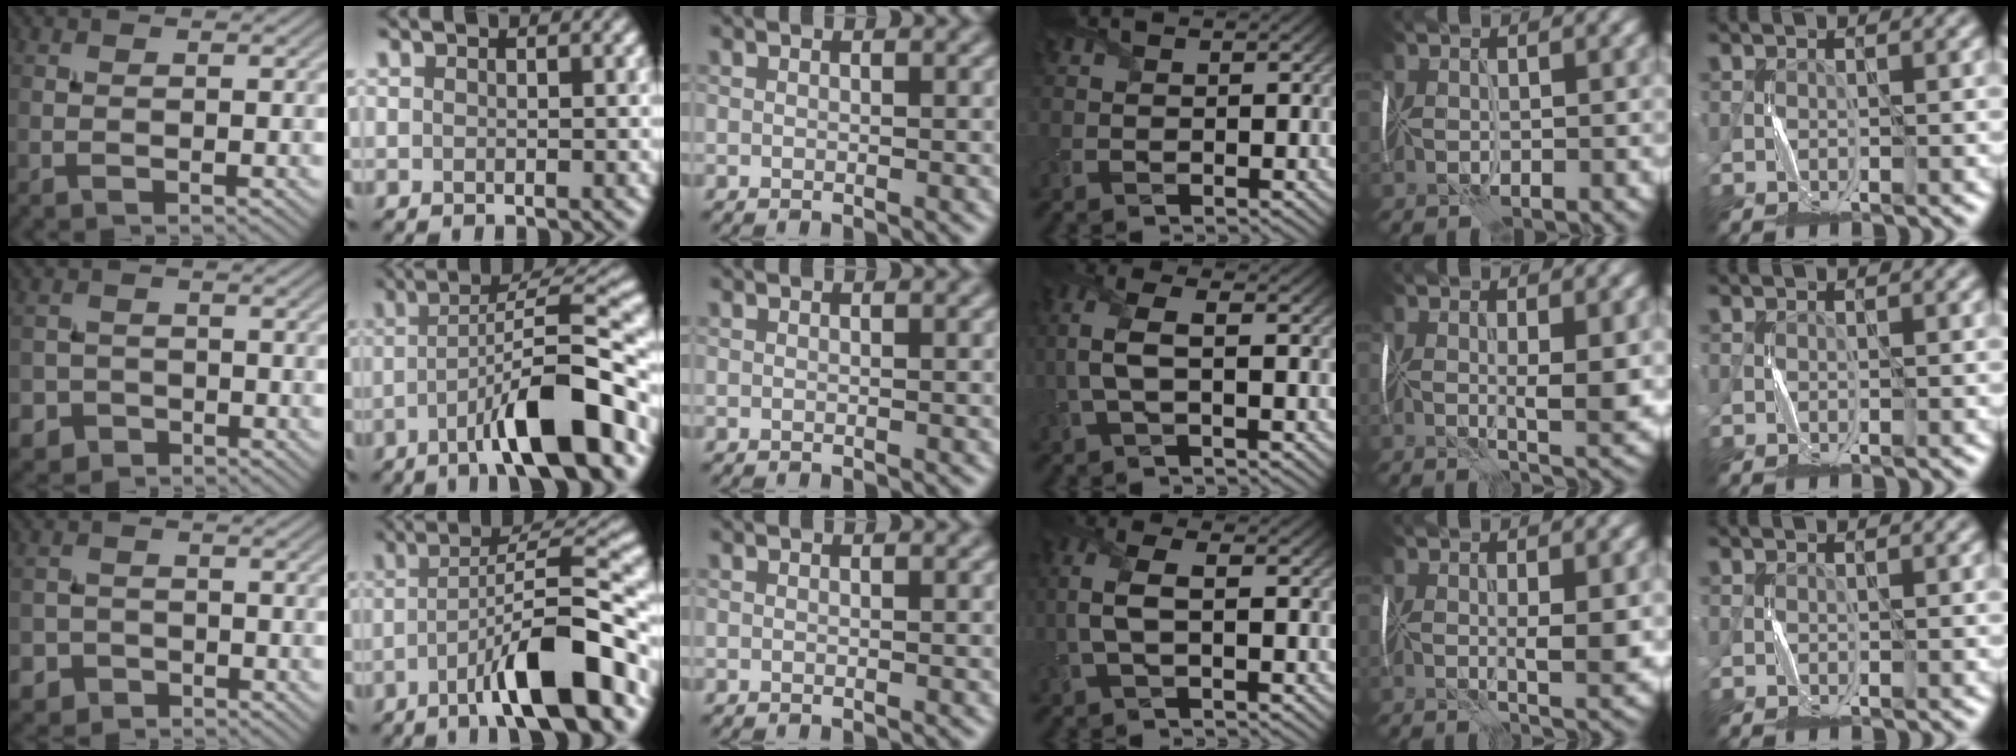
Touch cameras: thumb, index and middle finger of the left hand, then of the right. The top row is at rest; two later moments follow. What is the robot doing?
{"motion": "fold", "object": "handkerchief"}